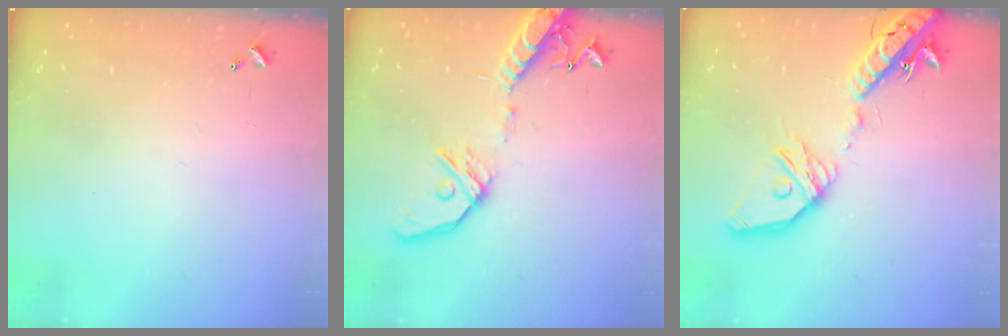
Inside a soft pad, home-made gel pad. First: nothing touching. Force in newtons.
{"total": 16.0, "press": 15.7, "slide": 3.1}
{"total": 23.1, "press": 22.8, "slide": 3.6}